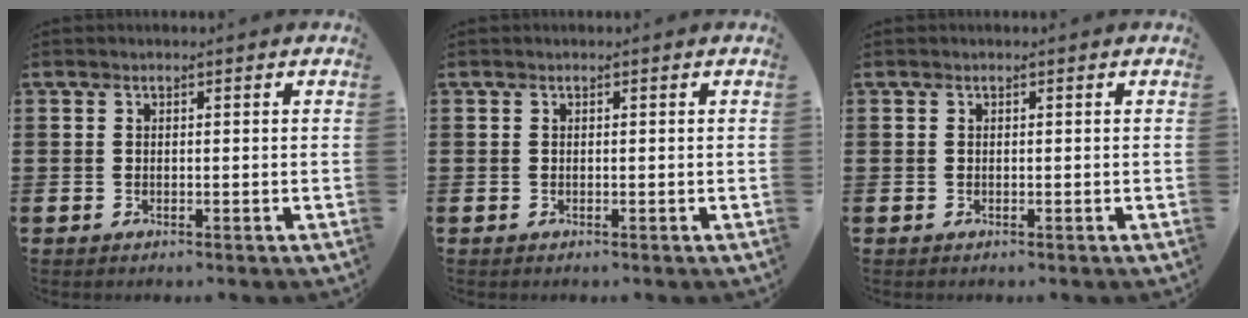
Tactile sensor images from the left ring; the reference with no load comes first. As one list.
[{"total": 0.0}, {"total": 0.0}]